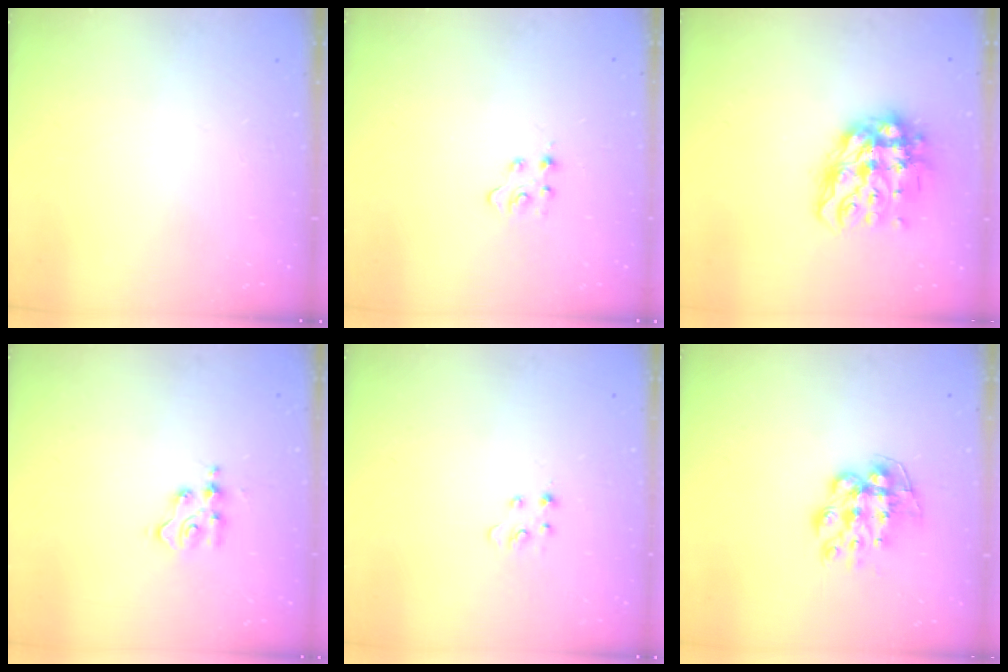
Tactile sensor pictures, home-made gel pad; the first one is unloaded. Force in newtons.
{"total": 3.7, "press": 3.7, "slide": 0.4}
{"total": 14.7, "press": 14.7, "slide": 1.2}
{"total": 3.7, "press": 3.7, "slide": 0.5}
{"total": 2.7, "press": 2.7, "slide": 0.4}
{"total": 9.9, "press": 9.8, "slide": 0.5}